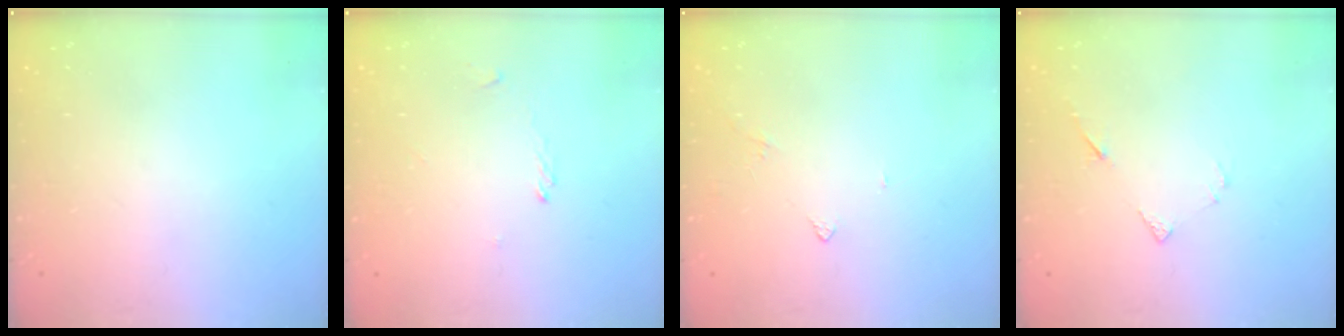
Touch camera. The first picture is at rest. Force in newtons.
{"total": 1.4, "press": 1.3, "slide": 0.2}
{"total": 2.6, "press": 2.6, "slide": 0.6}
{"total": 4.9, "press": 4.9, "slide": 0.5}